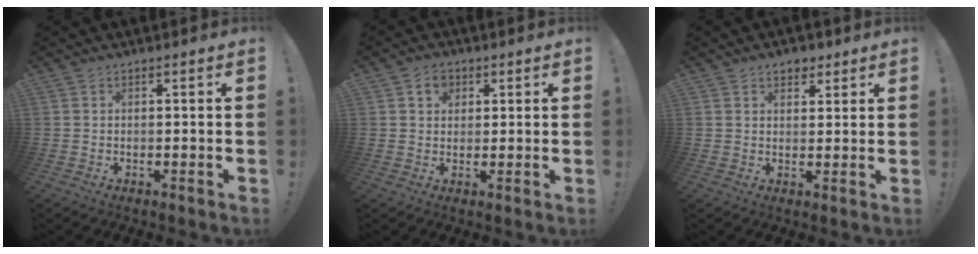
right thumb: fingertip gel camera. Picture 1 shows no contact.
{"total": 4.5, "force": [1.8, 3.7, 2.0], "torque": [-0.031, 0.002, 0.032]}
{"total": 3.9, "force": [2.4, 2.8, 1.2], "torque": [-0.002, -0.010, 0.041]}